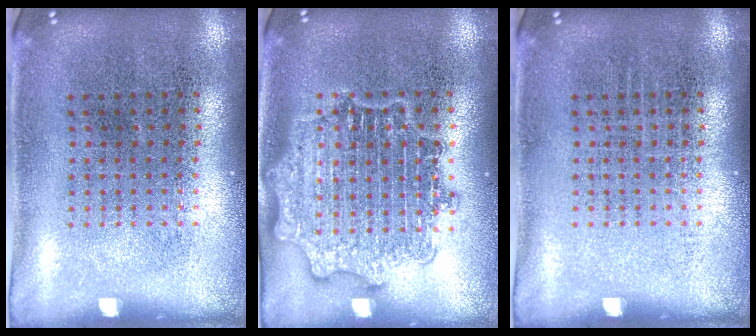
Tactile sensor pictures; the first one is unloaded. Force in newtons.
{"total": 2.8, "press": 2.8, "slide": 0.4}
{"total": 0.0}